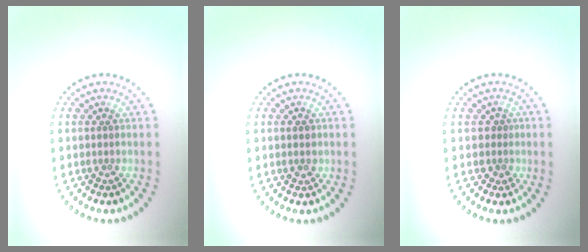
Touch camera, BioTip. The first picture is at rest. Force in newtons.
{"total": 1.0, "press": 1.0, "slide": 0.3}
{"total": 1.5, "press": 1.1, "slide": 1.0}